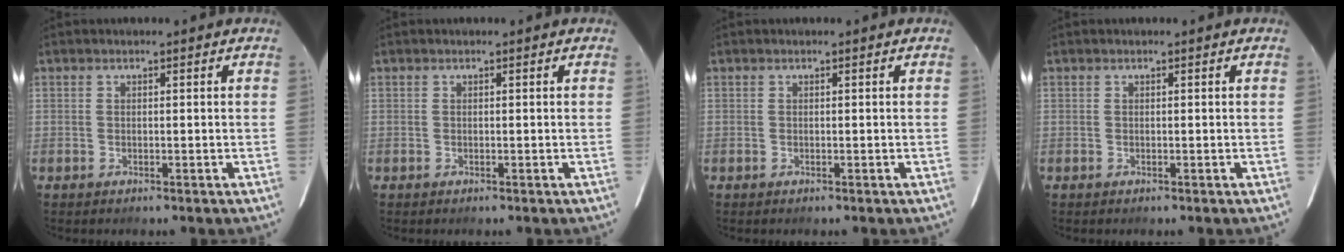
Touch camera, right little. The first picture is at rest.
{"total": 0.0}
{"total": 0.0}
{"total": 0.0}